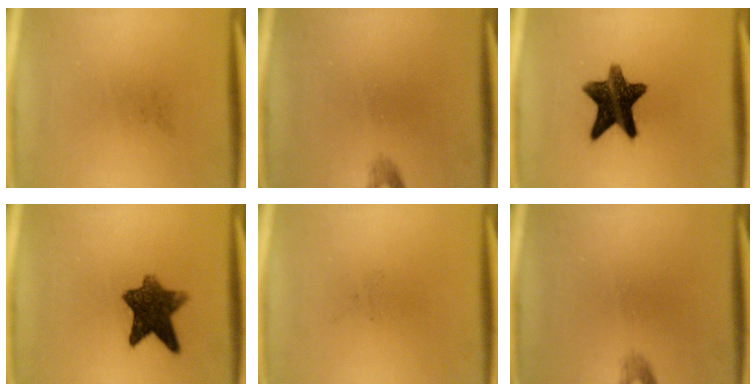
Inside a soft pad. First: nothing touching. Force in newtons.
{"total": 1.0}
{"total": 12.0}
{"total": 8.9}
{"total": 0.0}
{"total": 1.0}